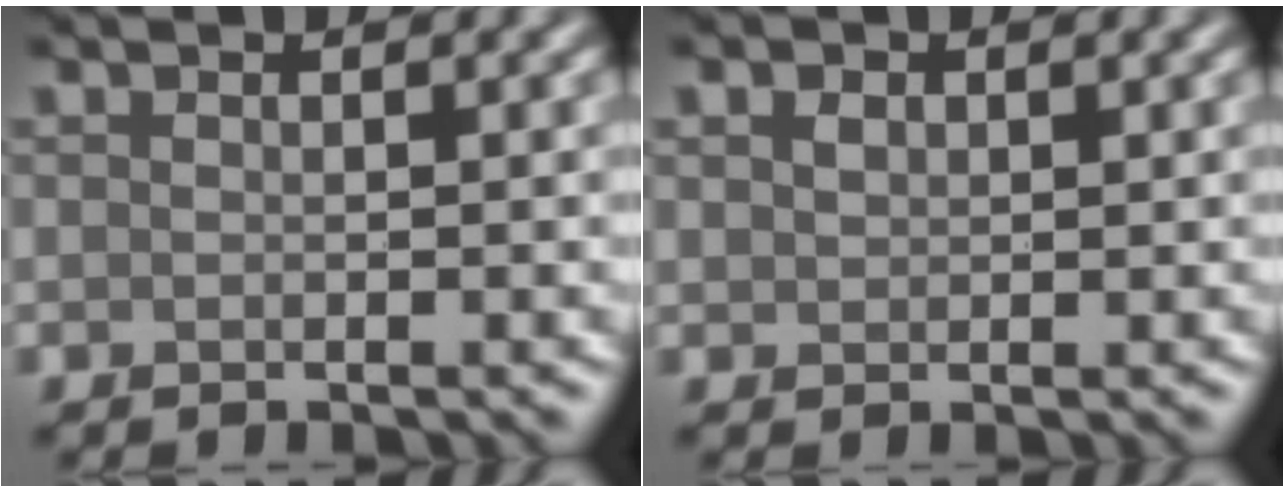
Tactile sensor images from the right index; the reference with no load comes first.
{"total": 1.0, "force": [0.4, 0.8, 0.4], "torque": [-0.008, 0.002, 0.007]}